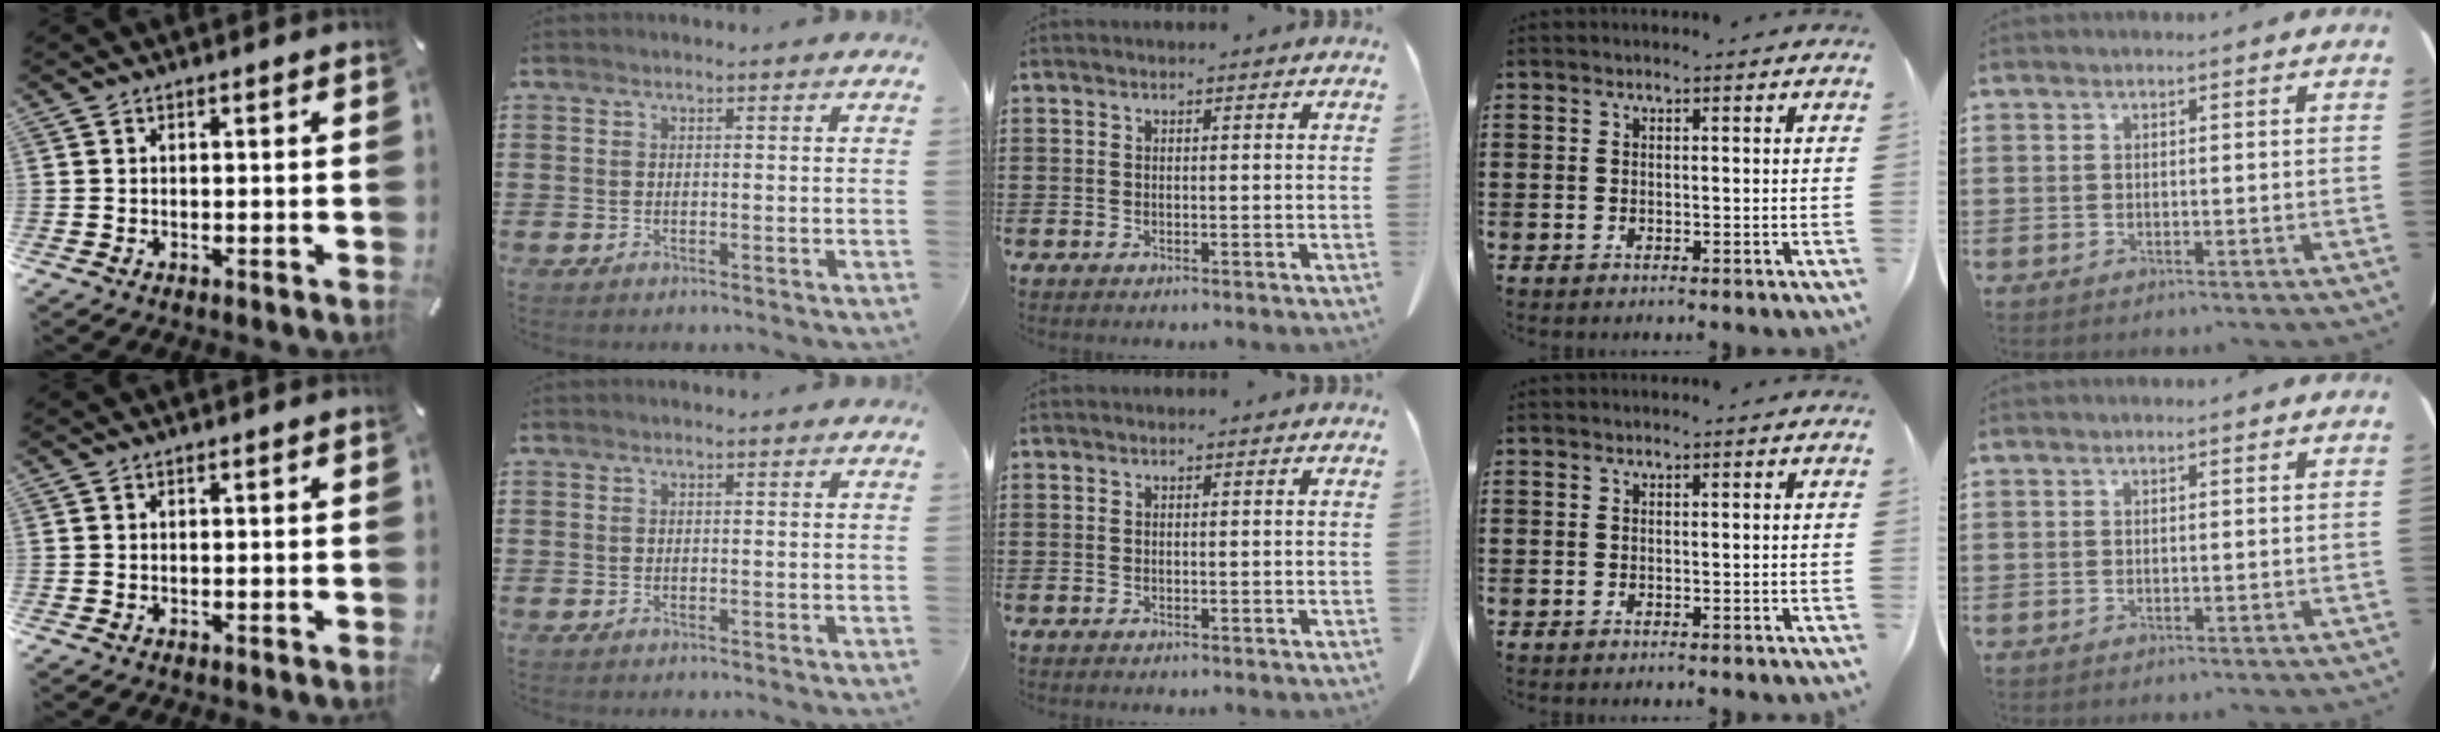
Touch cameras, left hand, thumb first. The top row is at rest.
{}